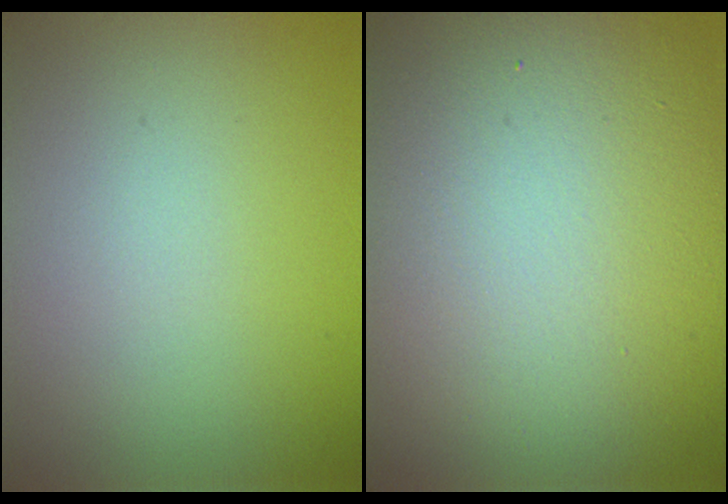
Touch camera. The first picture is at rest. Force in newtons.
{"total": 17.6, "press": 17.6, "slide": 1.0}